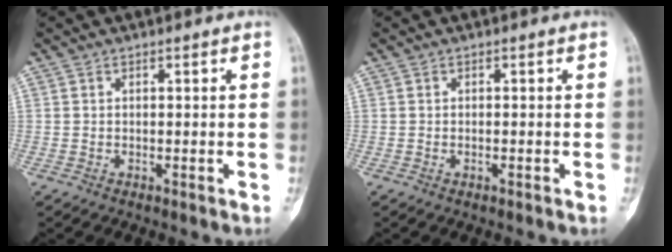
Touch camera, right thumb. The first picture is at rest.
{"total": 0.5, "force": [-0.2, 0.1, 0.4], "torque": [-0.008, 0.006, -0.002]}